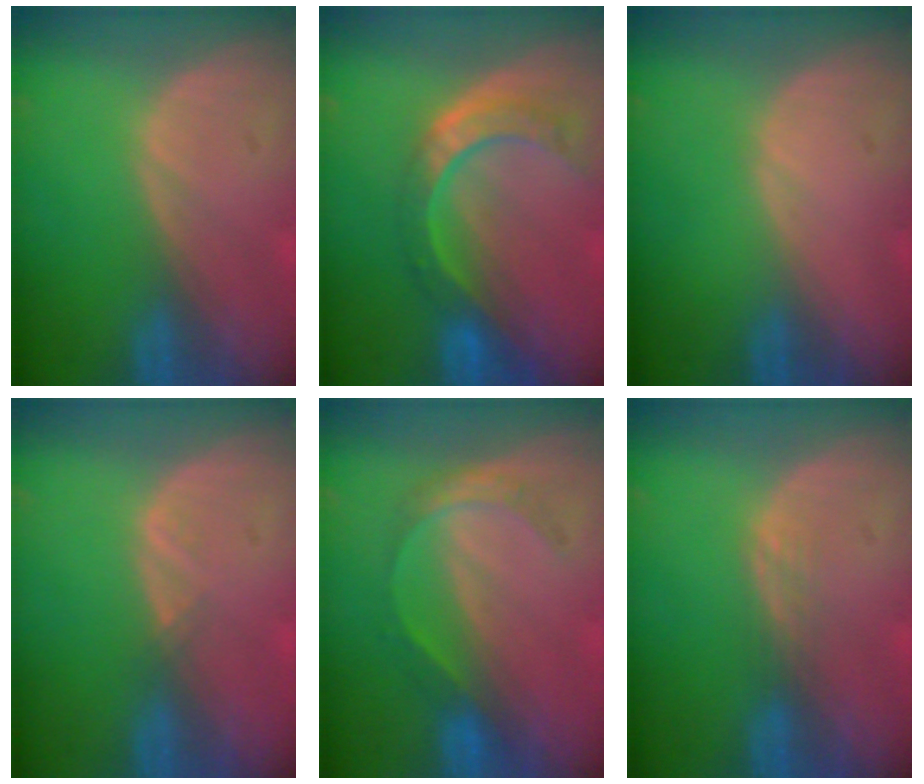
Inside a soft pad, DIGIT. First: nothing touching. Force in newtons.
{"total": 8.7, "press": 7.2, "slide": 4.9}
{"total": 0.0}
{"total": 1.0, "press": 0.9, "slide": 0.5}
{"total": 4.5, "press": 4.4, "slide": 0.7}
{"total": 1.5, "press": 1.5, "slide": 0.3}